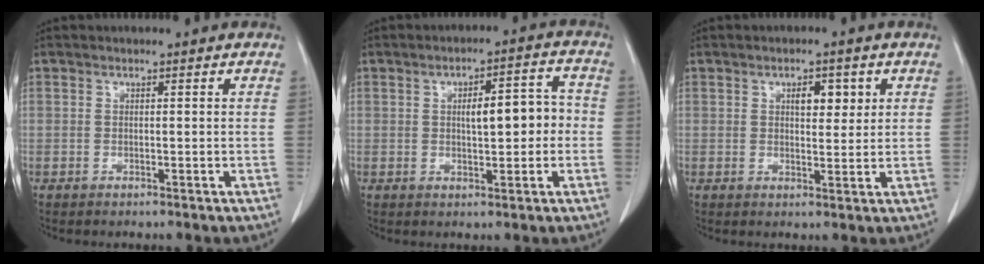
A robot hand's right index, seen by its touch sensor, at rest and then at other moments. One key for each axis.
{"total": 6.7, "fx": -0.1, "fy": 2.3, "fz": 6.3, "tx": -0.092, "ty": 0.025, "tz": 0.003}
{"total": 3.7, "fx": 1.4, "fy": 1.7, "fz": 3.0, "tx": -0.043, "ty": 0.002, "tz": 0.022}